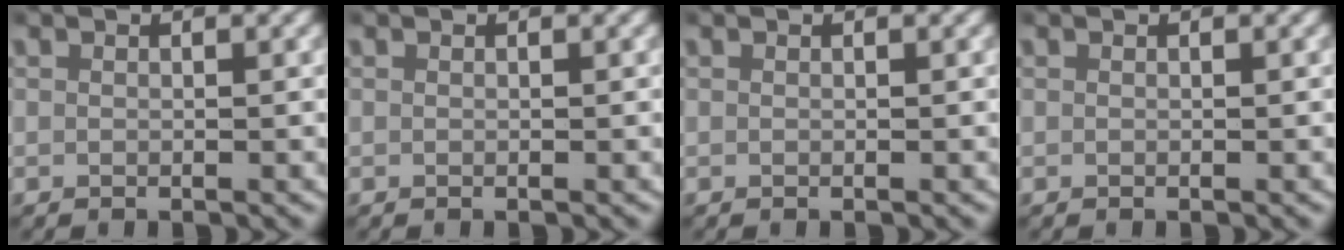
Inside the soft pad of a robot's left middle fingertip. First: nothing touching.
{"total": 0.0}
{"total": 0.0}
{"total": 0.0}